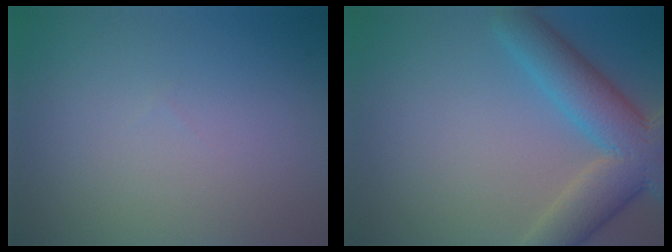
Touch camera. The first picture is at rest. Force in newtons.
{"total": 7.7, "press": 7.7, "slide": 0.4}